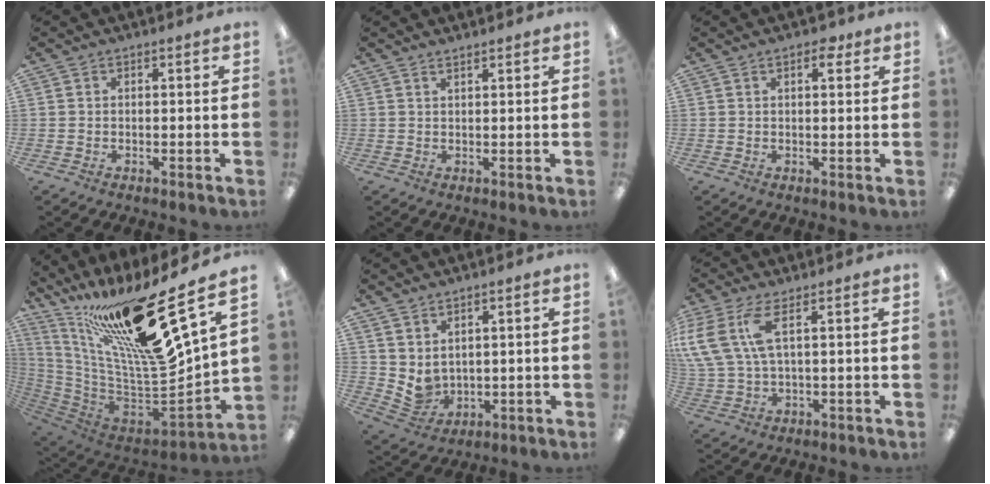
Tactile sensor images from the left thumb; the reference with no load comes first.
{"total": 1.2, "force": [1.1, 0.0, 0.3], "torque": [-0.007, -0.002, 0.021]}
{"total": 3.0, "force": [1.6, 1.4, 2.1], "torque": [-0.014, -0.008, 0.020]}
{"total": 27.4, "force": [16.2, 5.4, 21.4], "torque": [-0.351, -0.137, 0.264]}
{"total": 5.0, "force": [2.9, 3.5, 1.9], "torque": [-0.044, -0.020, 0.059]}
{"total": 10.2, "force": [4.0, 4.0, 8.5], "torque": [-0.194, -0.013, 0.074]}